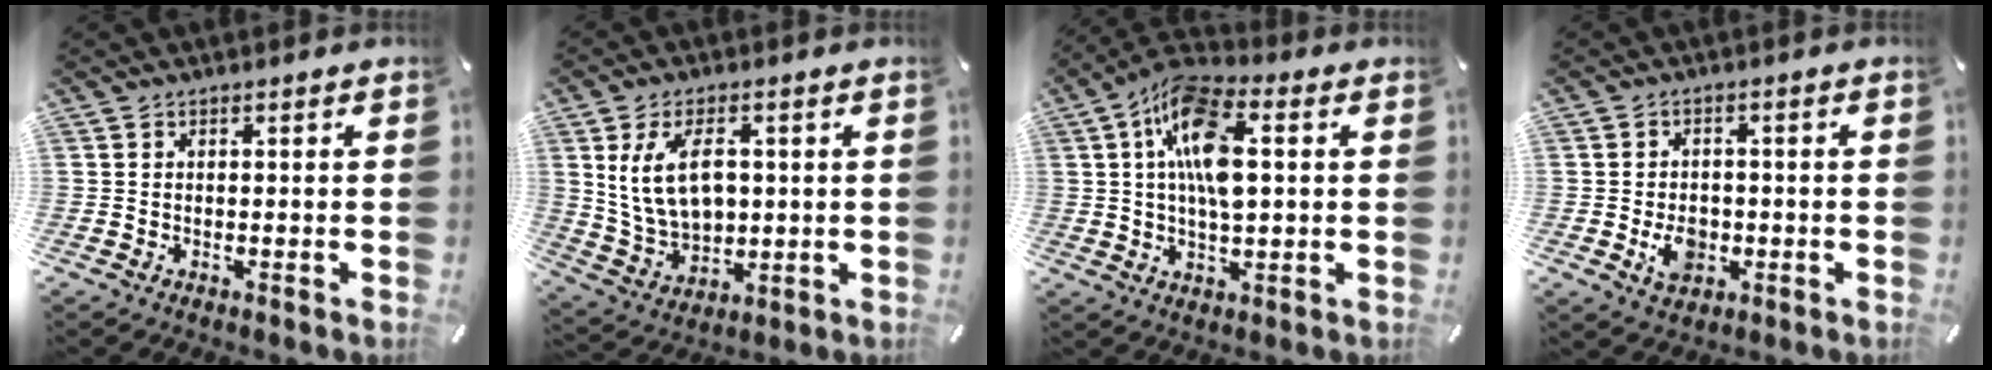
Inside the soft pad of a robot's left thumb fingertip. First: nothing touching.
{"total": 11.5, "force": [2.3, 8.0, 8.0], "torque": [-0.164, 0.003, 0.041]}
{"total": 13.9, "force": [2.8, 6.6, 11.9], "torque": [-0.239, 0.003, 0.047]}
{"total": 6.7, "force": [-1.7, 5.1, 3.9], "torque": [-0.070, -0.001, -0.031]}